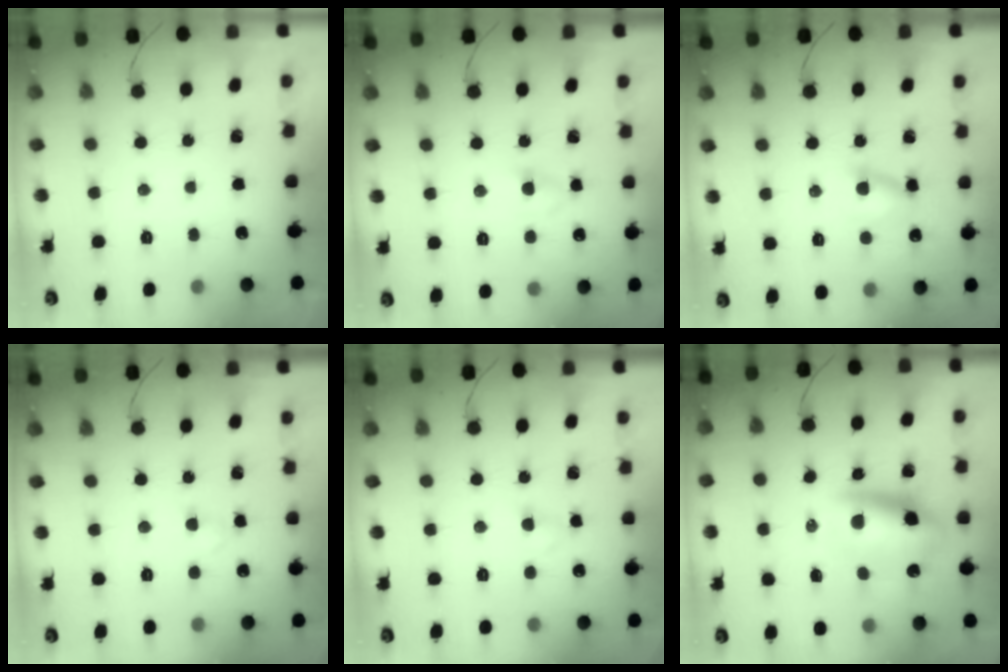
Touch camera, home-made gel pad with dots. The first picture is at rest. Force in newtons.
{"total": 3.7, "press": 3.5, "slide": 1.1}
{"total": 7.1, "press": 7.0, "slide": 0.6}
{"total": 1.9, "press": 1.6, "slide": 1.0}
{"total": 2.2, "press": 2.0, "slide": 0.8}
{"total": 11.3, "press": 10.9, "slide": 2.9}